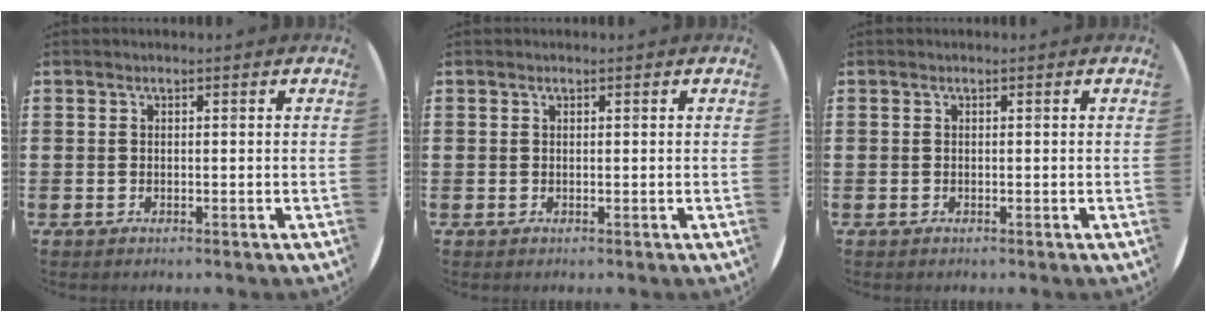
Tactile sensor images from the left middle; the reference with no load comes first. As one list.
[{"total": 0.0}, {"total": 0.0}]